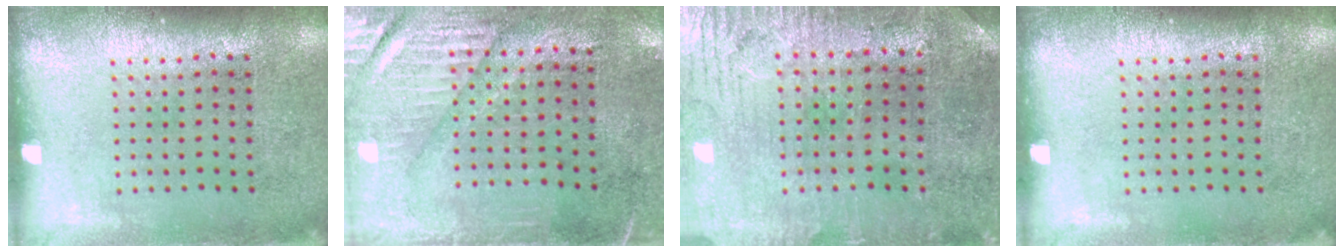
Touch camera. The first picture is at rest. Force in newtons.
{"total": 3.0, "press": 2.6, "slide": 1.5}
{"total": 0.9, "press": 0.7, "slide": 0.6}
{"total": 0.0}